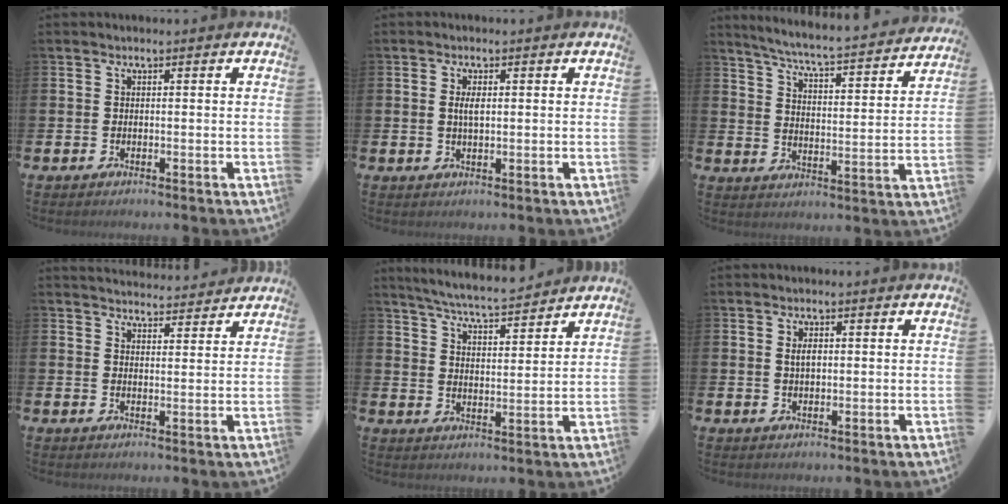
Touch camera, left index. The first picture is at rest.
{"total": 2.1, "force": [0.5, 0.8, 1.9], "torque": [-0.025, -0.002, 0.004]}
{"total": 5.8, "force": [5.5, -0.2, 1.9], "torque": [-0.061, -0.051, 0.089]}
{"total": 3.9, "force": [3.8, 0.5, -0.1], "torque": [-0.006, -0.025, 0.070]}
{"total": 6.1, "force": [6.0, 0.1, 1.4], "torque": [-0.053, -0.035, 0.107]}
{"total": 1.8, "force": [0.6, 0.9, 1.4], "torque": [-0.017, 0.001, 0.006]}